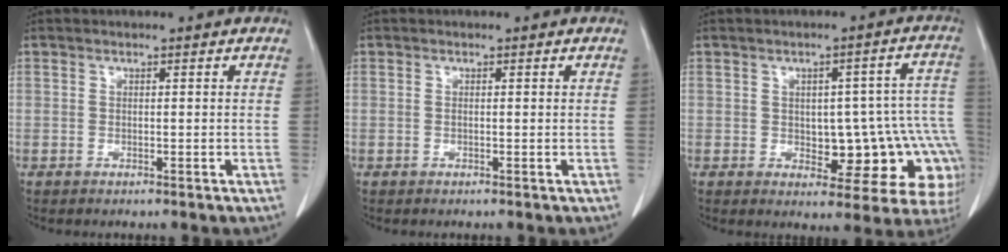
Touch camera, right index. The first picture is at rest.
{"total": 0.0}
{"total": 14.5, "force": [-2.9, 6.9, 12.5], "torque": [-0.086, 0.038, -0.021]}